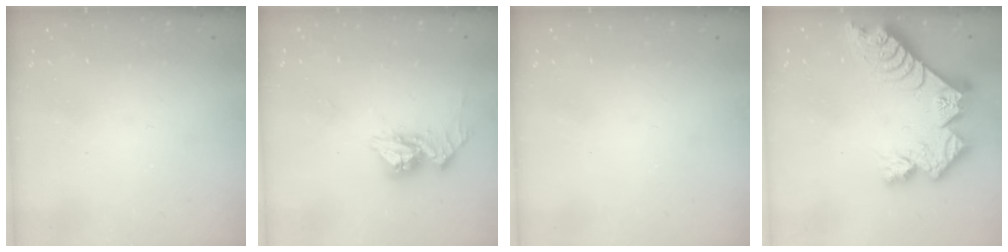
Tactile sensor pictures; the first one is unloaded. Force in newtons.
{"total": 10.5, "press": 10.5, "slide": 1.0}
{"total": 0.0}
{"total": 14.6, "press": 14.6, "slide": 1.3}